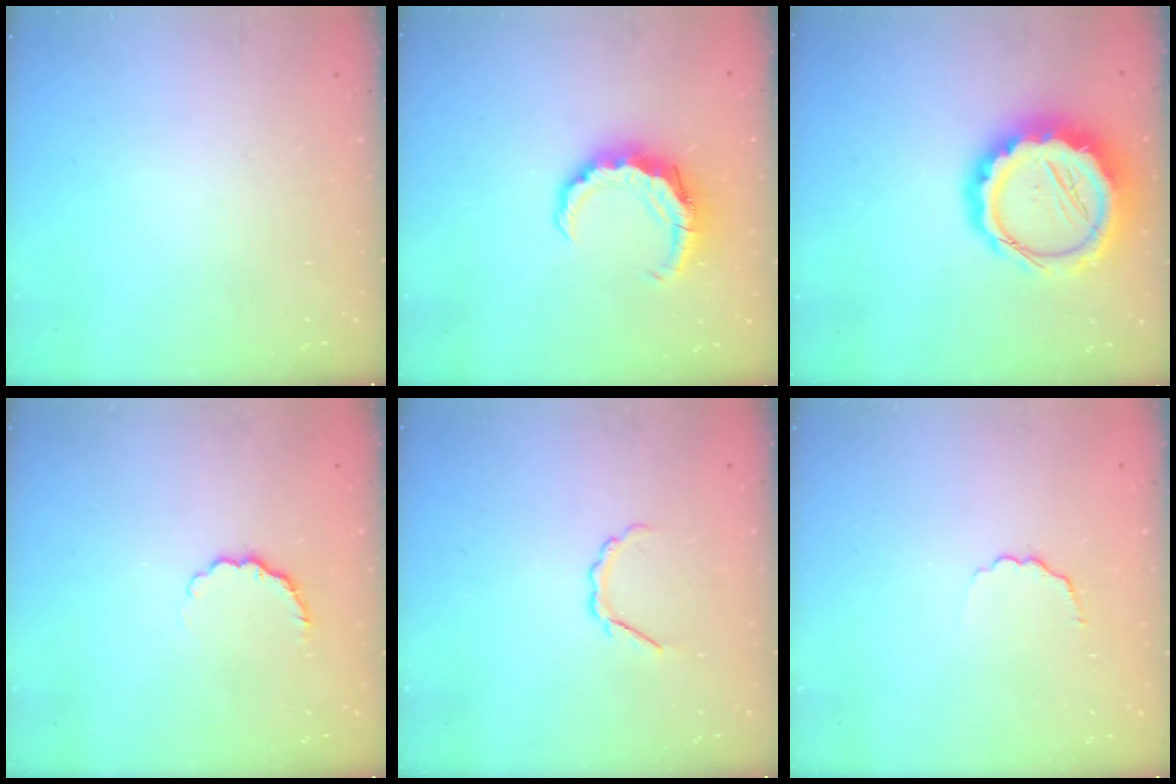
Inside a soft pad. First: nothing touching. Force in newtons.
{"total": 8.0, "press": 7.9, "slide": 1.0}
{"total": 16.2, "press": 15.8, "slide": 3.7}
{"total": 4.4, "press": 4.2, "slide": 1.2}
{"total": 3.6, "press": 3.4, "slide": 1.0}
{"total": 3.2, "press": 2.9, "slide": 1.2}